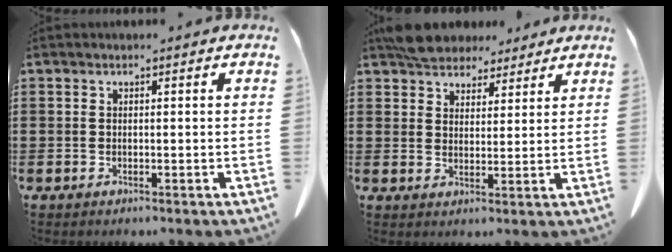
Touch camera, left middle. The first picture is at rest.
{"total": 5.6, "force": [5.1, 2.2, 1.0], "torque": [-0.038, -0.003, 0.100]}